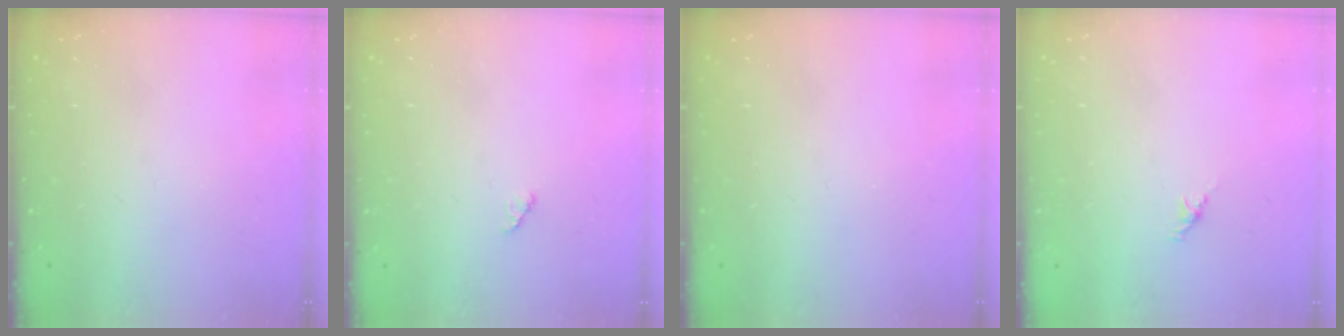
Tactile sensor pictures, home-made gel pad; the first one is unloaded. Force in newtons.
{"total": 1.3, "press": 1.3, "slide": 0.2}
{"total": 0.0}
{"total": 2.1, "press": 2.0, "slide": 0.7}